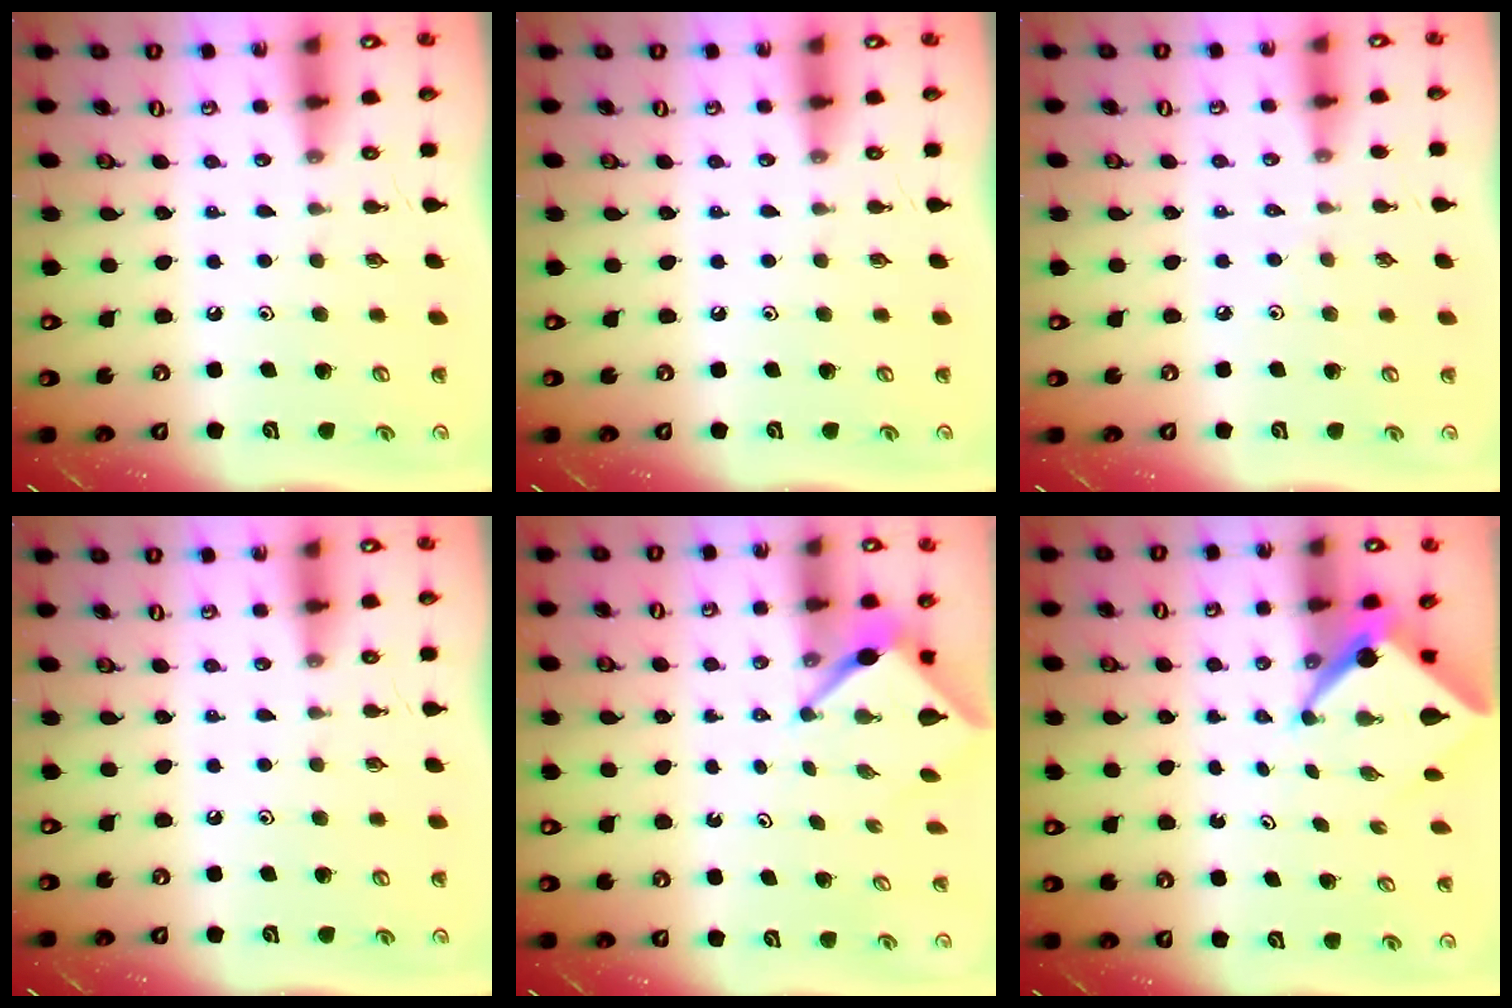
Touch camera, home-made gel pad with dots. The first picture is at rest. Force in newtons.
{"total": 0.0}
{"total": 2.2, "press": 2.1, "slide": 0.5}
{"total": 0.0}
{"total": 3.3, "press": 3.3, "slide": 0.1}
{"total": 4.8, "press": 4.8, "slide": 0.3}